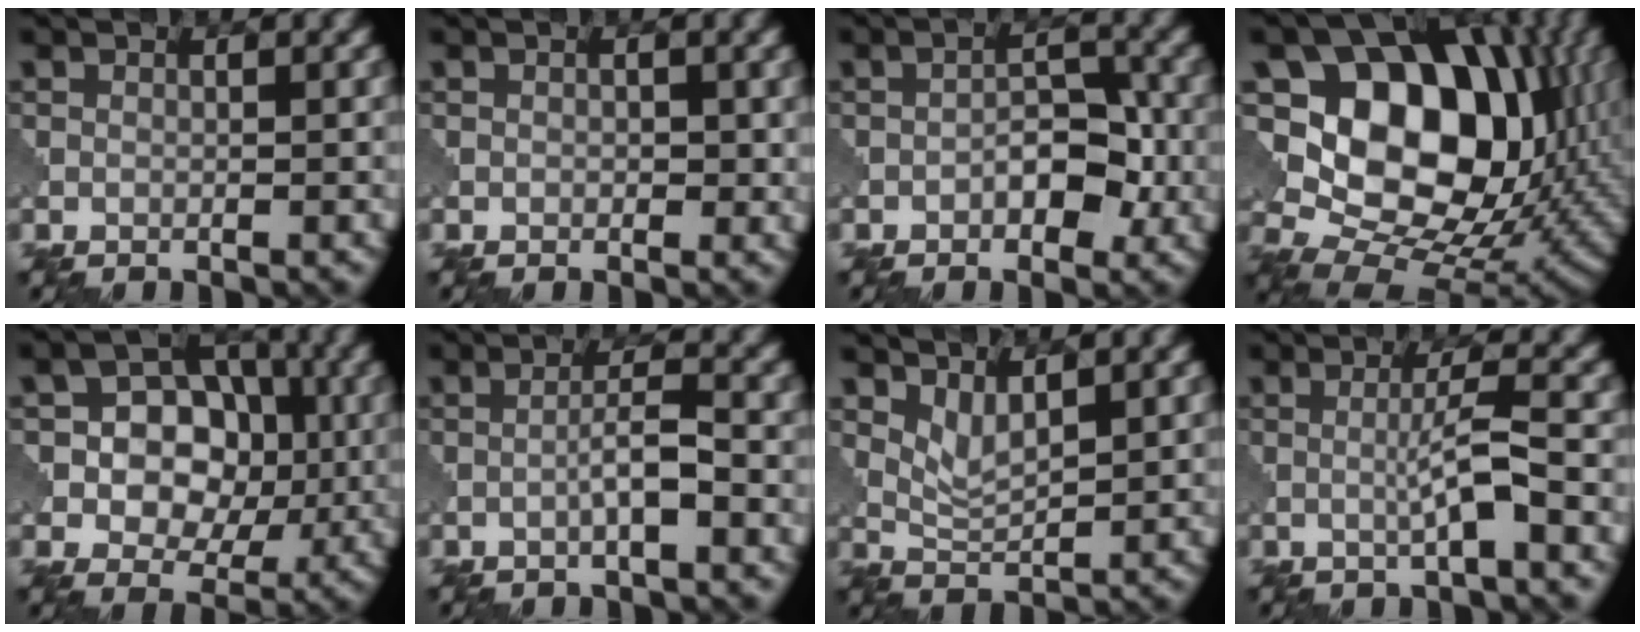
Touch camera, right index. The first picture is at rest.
{"total": 0.9, "force": [0.0, 0.6, 0.6], "torque": [-0.007, -0.003, 0.000]}
{"total": 3.6, "force": [-1.3, 1.9, 2.8], "torque": [-0.039, 0.008, -0.021]}
{"total": 14.9, "force": [2.8, 10.6, 10.1], "torque": [-0.146, 0.007, 0.043]}
{"total": 7.8, "force": [0.0, 6.1, 4.8], "torque": [-0.057, 0.007, -0.017]}
{"total": 2.6, "force": [-0.9, 0.2, 2.4], "torque": [-0.042, 0.010, -0.019]}
{"total": 2.3, "force": [1.4, 0.8, 1.6], "torque": [-0.038, -0.009, 0.033]}
{"total": 3.1, "force": [-0.4, 0.1, 3.1], "torque": [-0.054, 0.004, -0.013]}